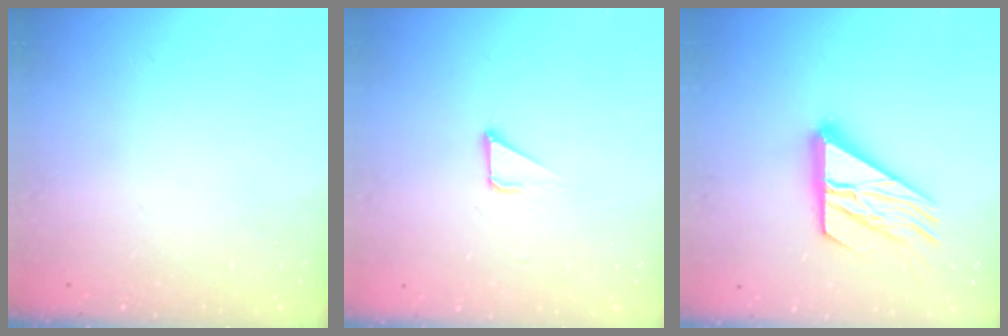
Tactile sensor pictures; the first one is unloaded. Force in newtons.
{"total": 2.1, "press": 2.1, "slide": 0.1}
{"total": 17.2, "press": 17.1, "slide": 1.8}